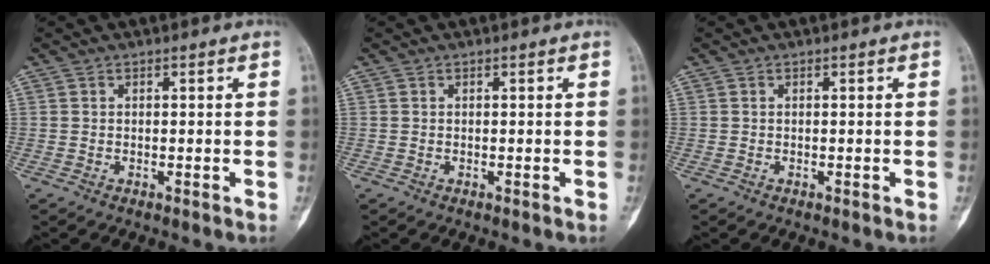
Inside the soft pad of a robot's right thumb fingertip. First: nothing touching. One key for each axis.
{"total": 0.0}
{"total": 0.0}